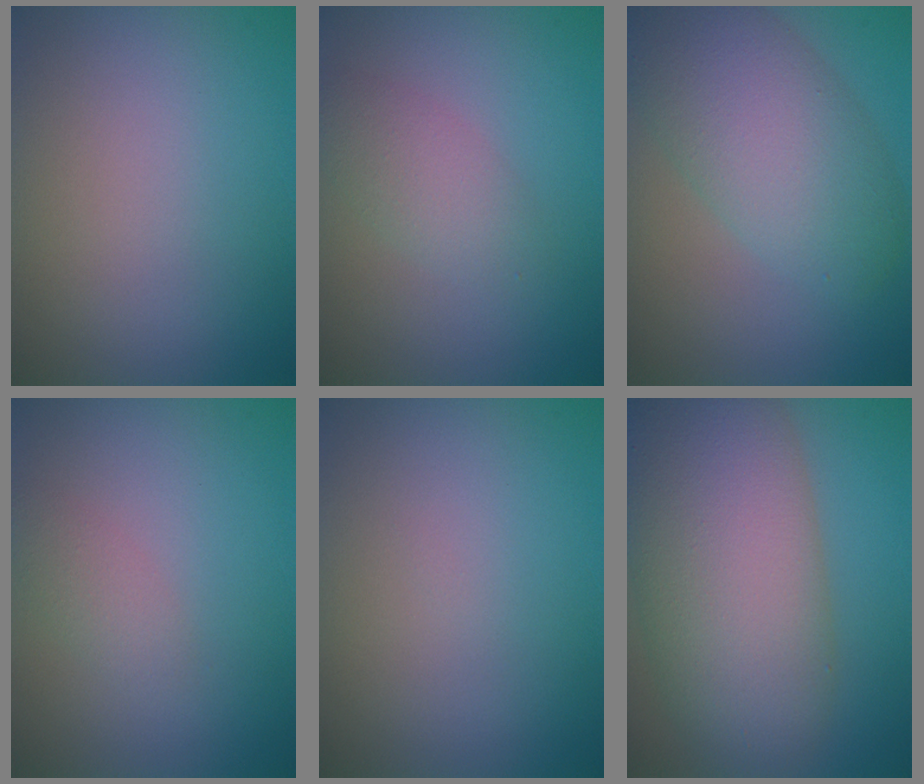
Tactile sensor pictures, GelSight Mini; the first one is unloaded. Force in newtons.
{"total": 2.4, "press": 2.4, "slide": 0.2}
{"total": 7.6, "press": 7.6, "slide": 0.4}
{"total": 1.5, "press": 1.5, "slide": 0.1}
{"total": 0.0}
{"total": 11.6, "press": 11.6, "slide": 0.8}